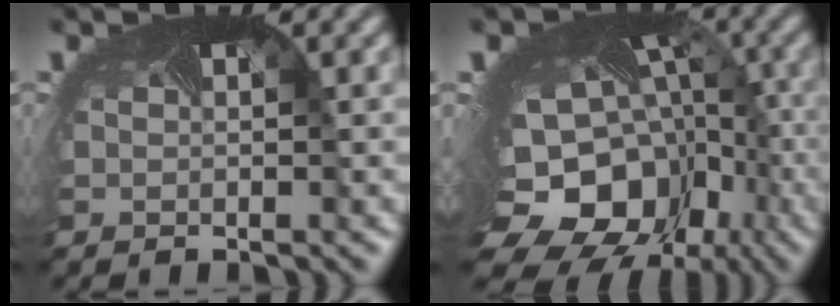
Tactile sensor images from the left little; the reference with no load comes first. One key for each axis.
{"total": 17.3, "fx": -6.2, "fy": 13.5, "fz": 8.9, "tx": -0.184, "ty": -0.059, "tz": -0.064}